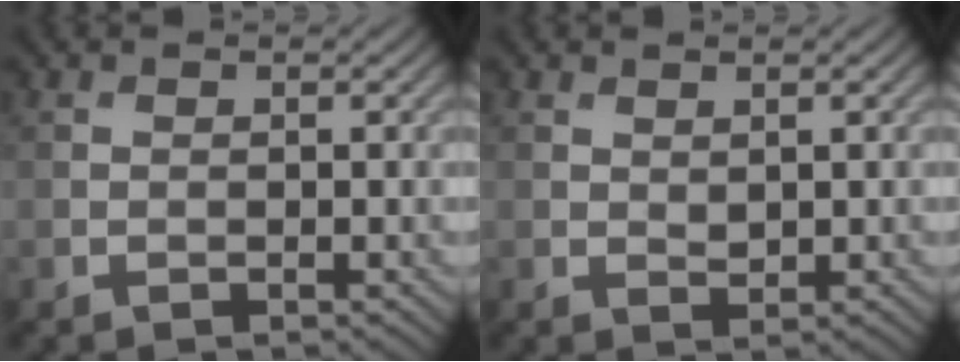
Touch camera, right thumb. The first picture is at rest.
{"total": 1.0, "force": [0.5, 0.5, 0.6], "torque": [-0.013, -0.004, 0.014]}